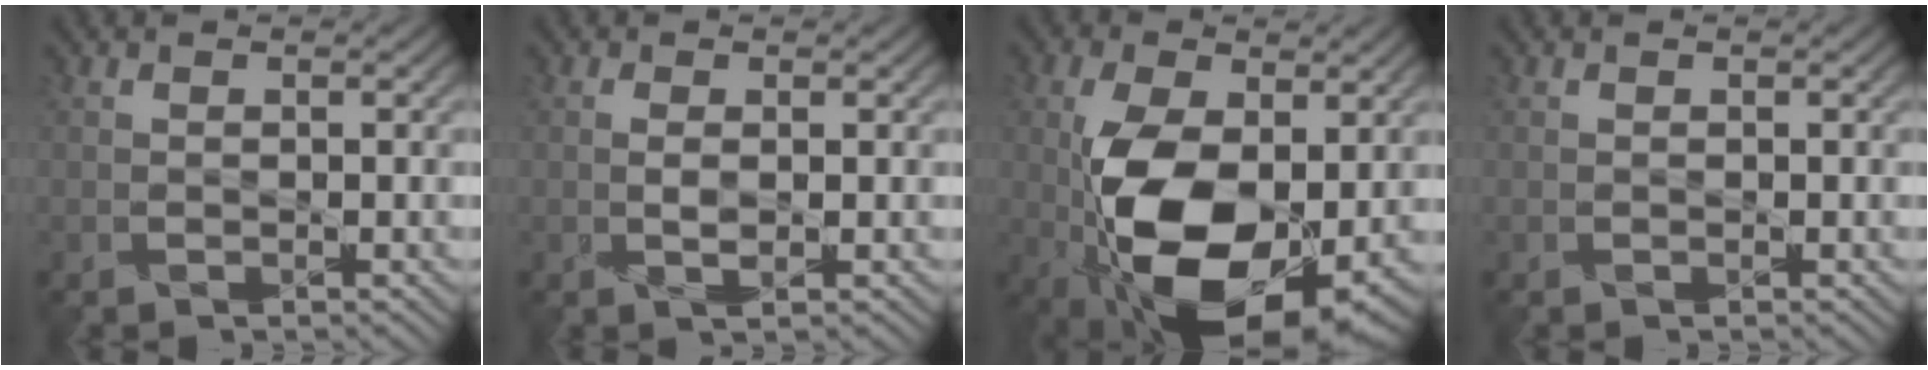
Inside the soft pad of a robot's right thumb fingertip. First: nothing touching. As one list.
[{"total": 1.3, "force": [0.1, 0.1, 1.3], "torque": [-0.029, 0.003, 0.002]}, {"total": 14.7, "force": [-2.2, 7.9, 12.2], "torque": [-0.239, -0.012, -0.037]}, {"total": 0.0}]